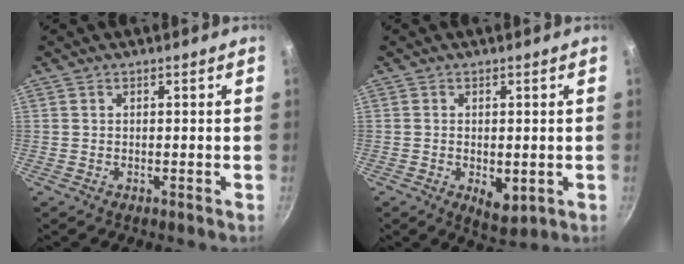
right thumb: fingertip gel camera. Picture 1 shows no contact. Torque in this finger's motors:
{"motor_torque": [-0.42, 0.42, -0.10, 0.09, 0.01]}